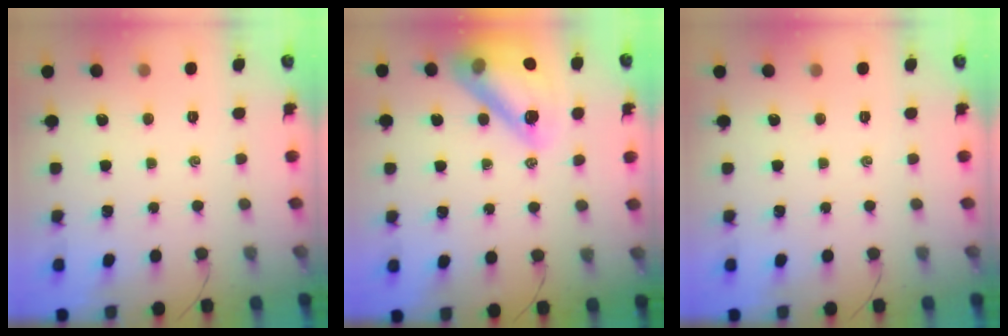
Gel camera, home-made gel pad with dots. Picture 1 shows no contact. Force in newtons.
{"total": 20.1, "press": 19.8, "slide": 3.2}
{"total": 0.0}